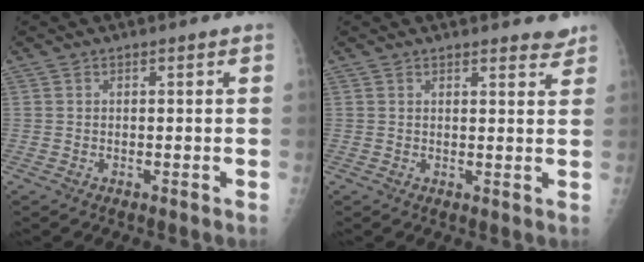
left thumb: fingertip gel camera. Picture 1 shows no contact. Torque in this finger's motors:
{"motor_torque": [-0.02, -0.19, -0.22, -0.32, 0.05]}